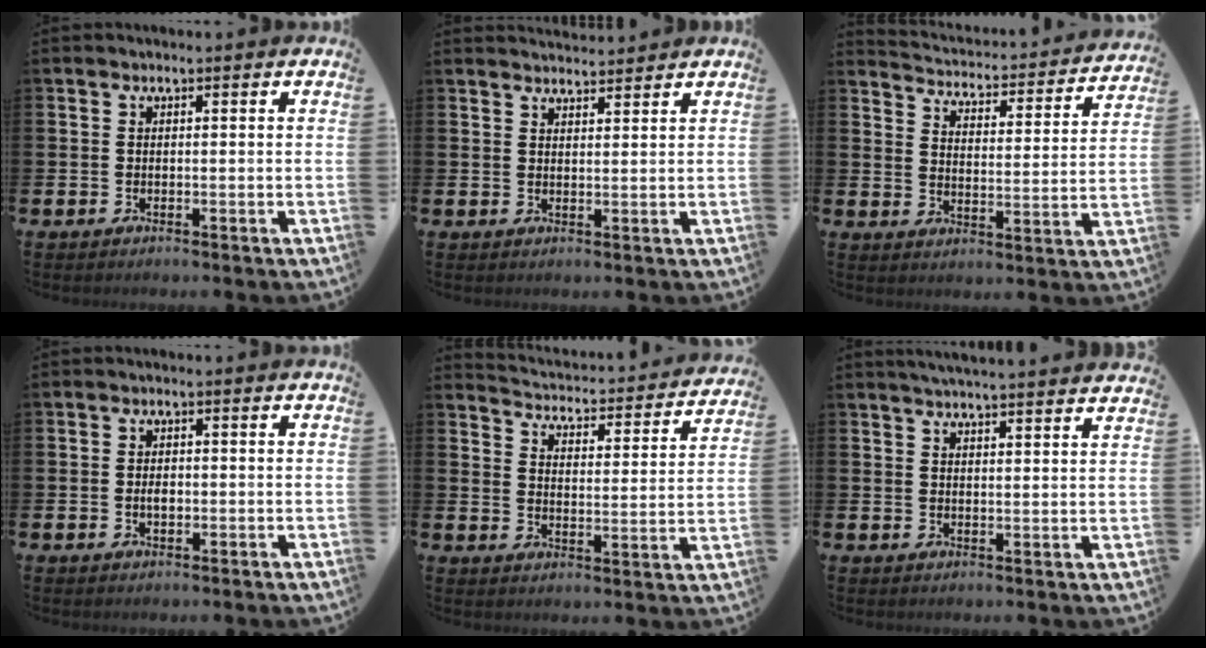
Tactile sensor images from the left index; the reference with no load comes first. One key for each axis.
{"total": 2.6, "fx": 2.6, "fy": 0.2, "fz": 0.0, "tx": -0.003, "ty": -0.014, "tz": 0.046}
{"total": 3.3, "fx": 3.2, "fy": 0.8, "fz": 0.5, "tx": -0.033, "ty": -0.037, "tz": 0.046}
{"total": 1.7, "fx": -0.1, "fy": 1.0, "fz": 1.3, "tx": -0.020, "ty": 0.002, "tz": -0.005}
{"total": 3.2, "fx": 3.1, "fy": 0.7, "fz": 0.4, "tx": -0.031, "ty": -0.037, "tz": 0.044}
{"total": 4.3, "fx": 4.2, "fy": -0.8, "fz": 0.4, "tx": -0.012, "ty": -0.024, "tz": 0.074}